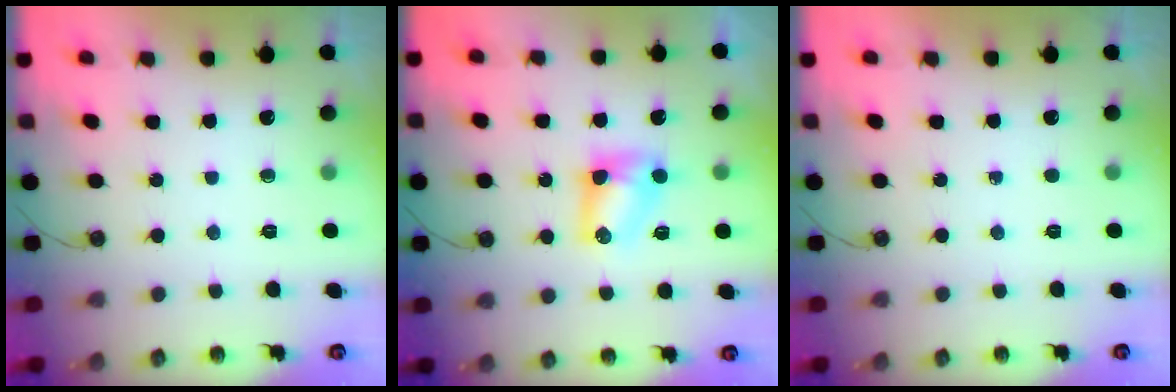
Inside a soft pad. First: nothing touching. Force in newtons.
{"total": 6.2, "press": 6.2, "slide": 0.6}
{"total": 0.0}